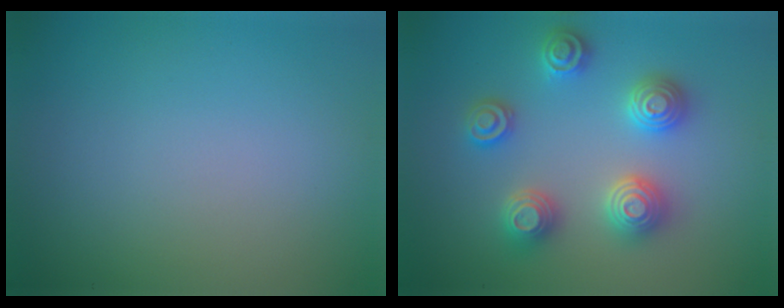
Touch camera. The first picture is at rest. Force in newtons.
{"total": 4.8, "press": 4.8, "slide": 0.6}